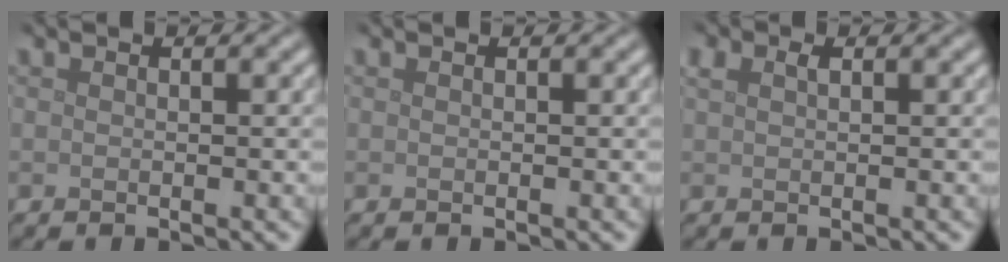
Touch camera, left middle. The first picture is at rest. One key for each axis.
{"total": 0.0}
{"total": 1.2, "fx": 0.6, "fy": 0.6, "fz": 0.9, "tx": -0.019, "ty": 0.003, "tz": 0.016}